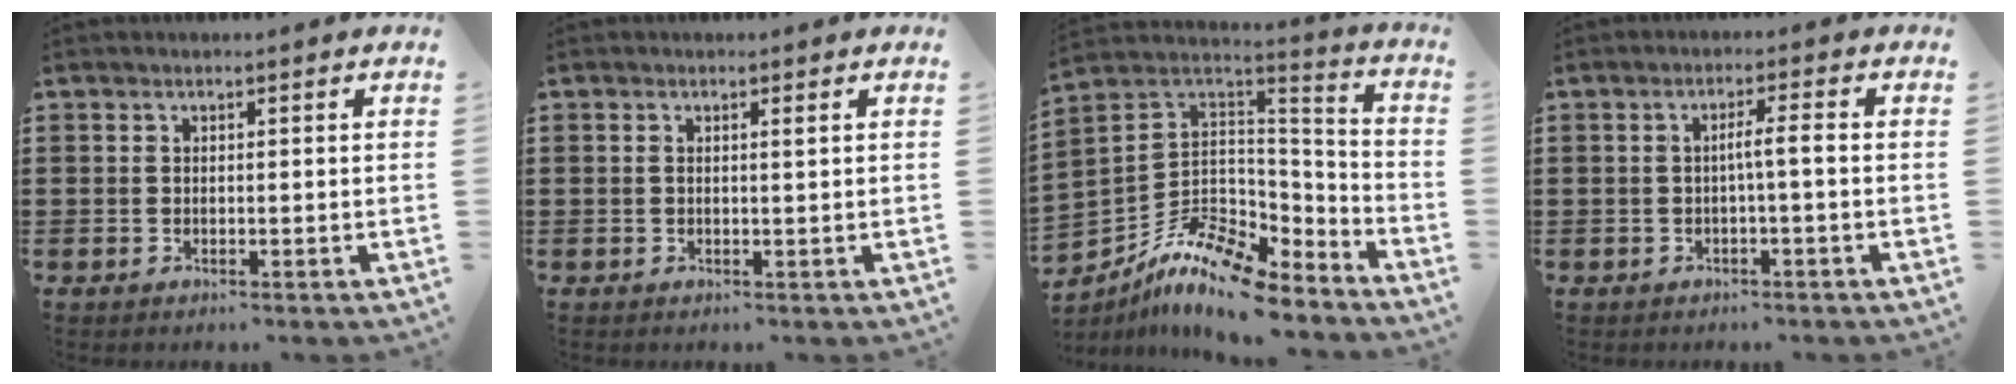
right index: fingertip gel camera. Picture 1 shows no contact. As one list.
[{"total": 0.8, "force": [0.2, 0.0, 0.7], "torque": [-0.014, -0.001, 0.004]}, {"total": 10.8, "force": [-8.0, 4.0, 6.0], "torque": [-0.130, 0.011, -0.155]}, {"total": 2.6, "force": [-0.5, -0.1, 2.6], "torque": [-0.047, -0.001, -0.012]}]